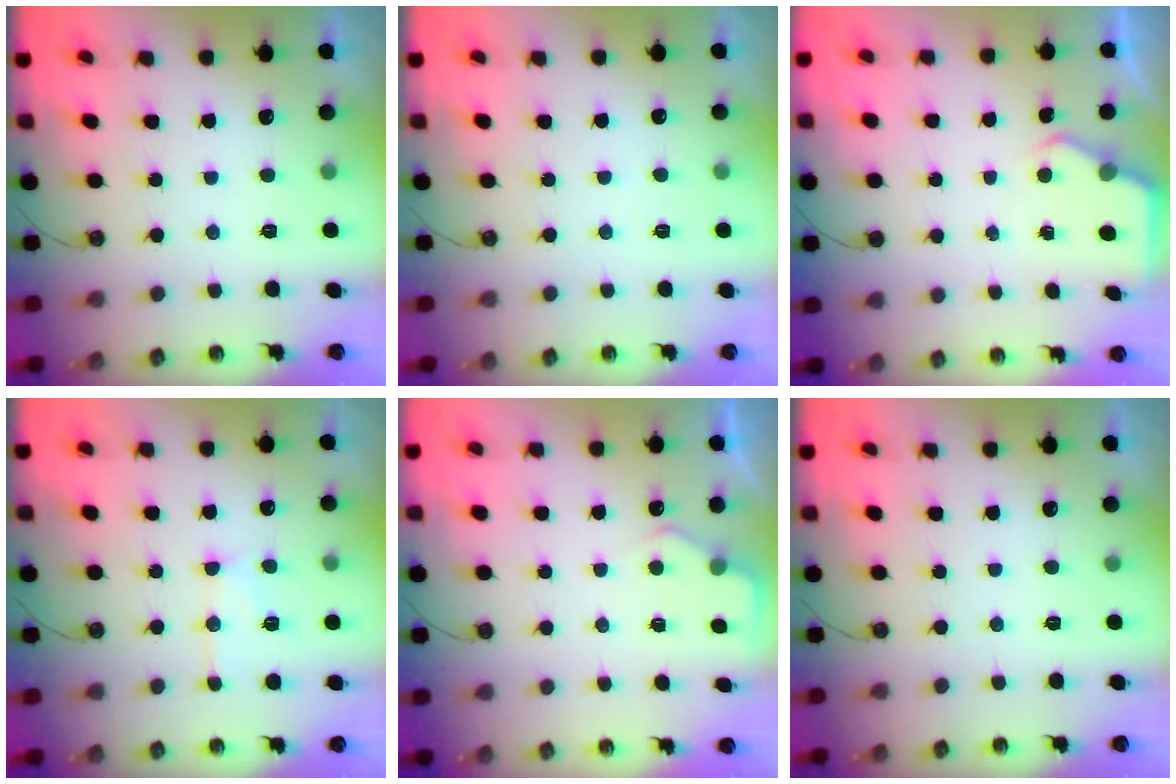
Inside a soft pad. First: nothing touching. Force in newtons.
{"total": 1.4, "press": 1.3, "slide": 0.3}
{"total": 2.6, "press": 2.5, "slide": 0.4}
{"total": 10.9, "press": 10.8, "slide": 0.9}
{"total": 3.9, "press": 3.9, "slide": 0.5}
{"total": 0.0}